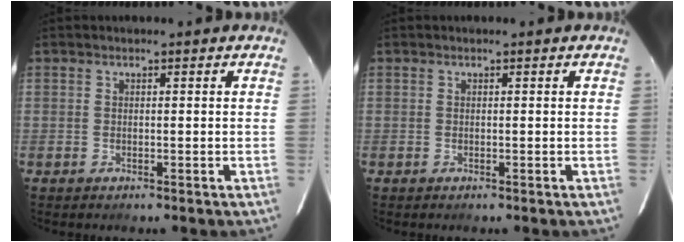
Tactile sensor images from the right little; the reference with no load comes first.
{"total": 0.0}